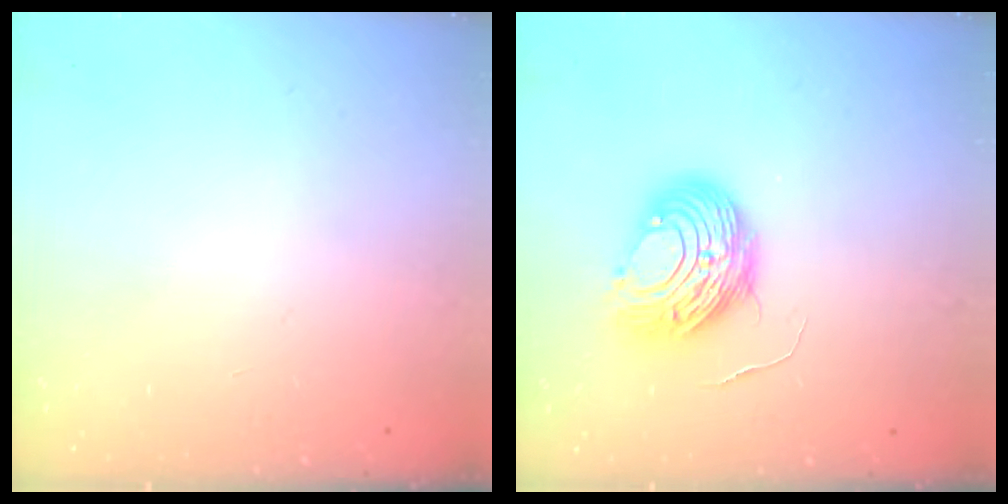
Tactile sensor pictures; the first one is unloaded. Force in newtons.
{"total": 10.0, "press": 10.0, "slide": 0.9}